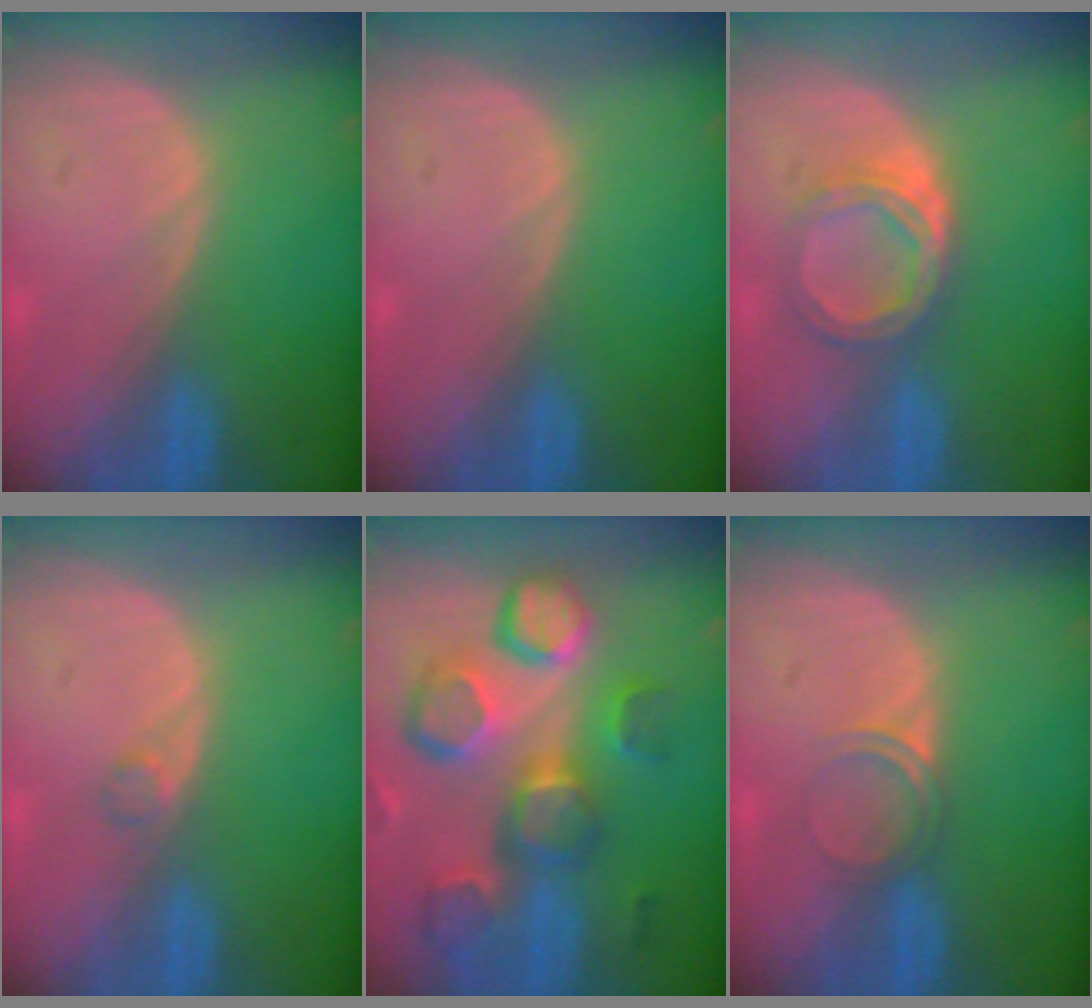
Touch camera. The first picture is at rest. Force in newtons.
{"total": 0.0}
{"total": 5.6, "press": 4.9, "slide": 2.7}
{"total": 1.2, "press": 1.2, "slide": 0.1}
{"total": 12.9, "press": 11.2, "slide": 6.4}
{"total": 2.5, "press": 2.1, "slide": 1.2}